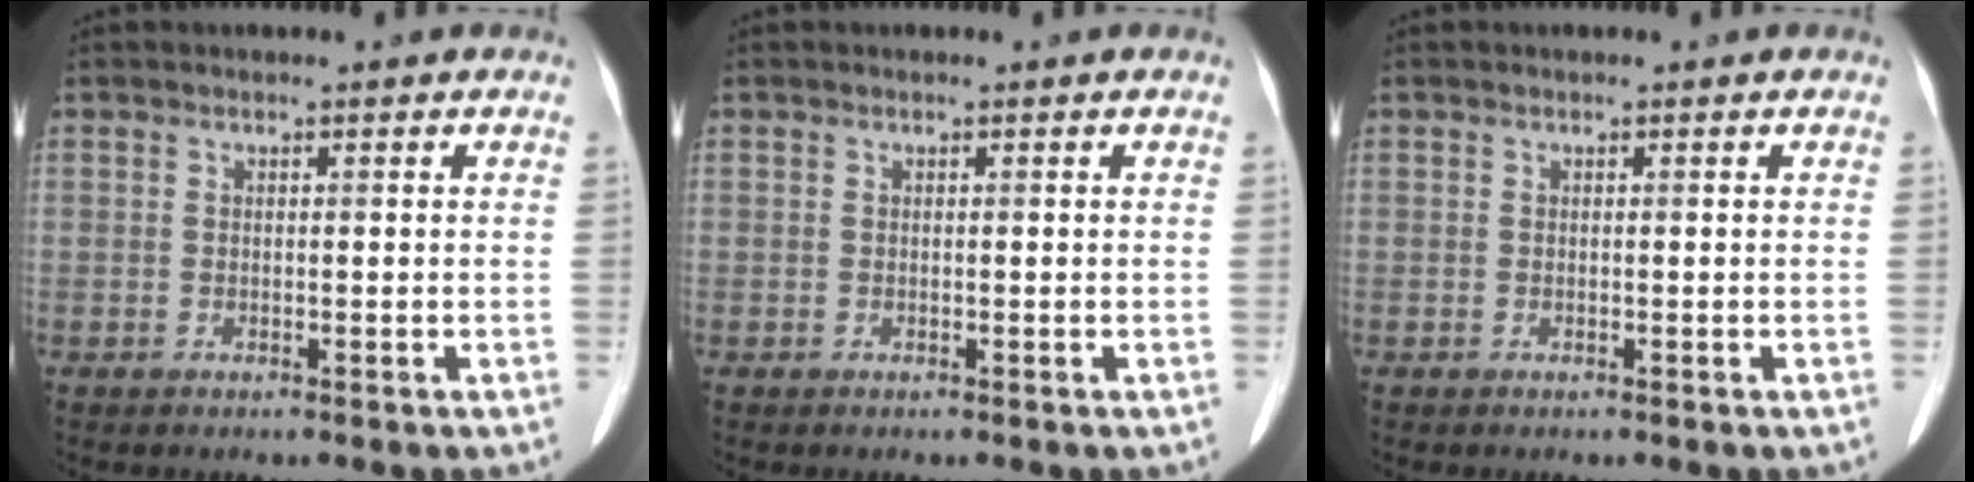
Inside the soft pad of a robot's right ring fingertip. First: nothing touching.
{"total": 0.0}
{"total": 0.0}